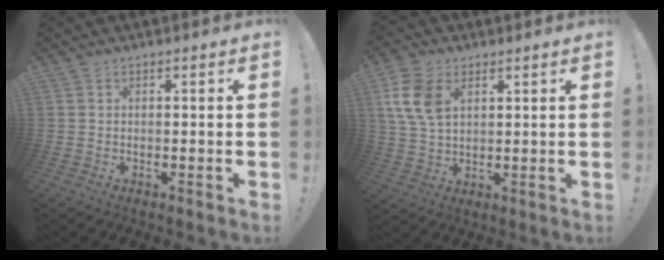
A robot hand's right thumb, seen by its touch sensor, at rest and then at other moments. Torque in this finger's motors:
{"motor_torque": [0.08, 0.24, 0.80, -0.05, 0.13]}